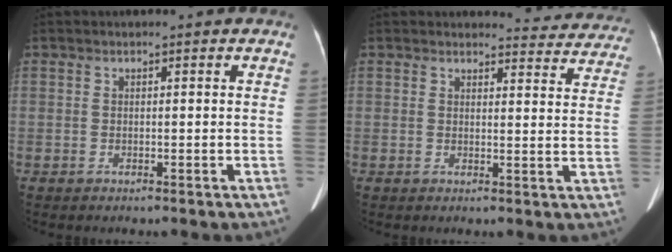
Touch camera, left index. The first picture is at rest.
{"total": 9.3, "force": [9.1, 2.0, 0.1], "torque": [0.029, -0.029, 0.073]}